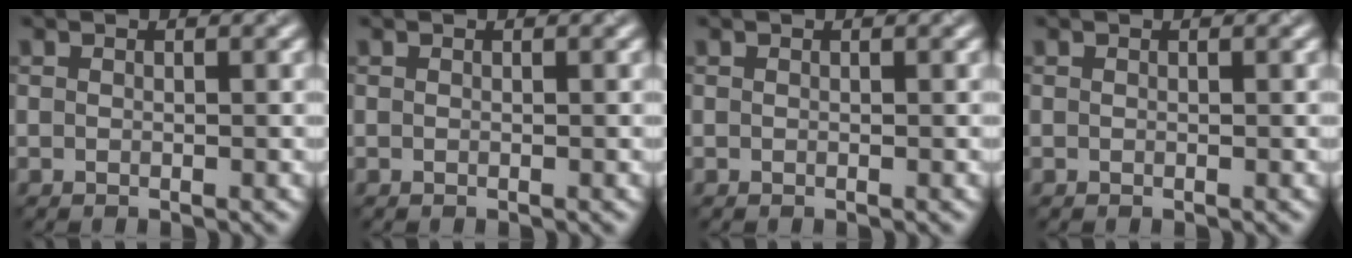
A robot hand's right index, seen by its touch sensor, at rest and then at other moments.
{"total": 0.0}
{"total": 0.0}
{"total": 0.0}